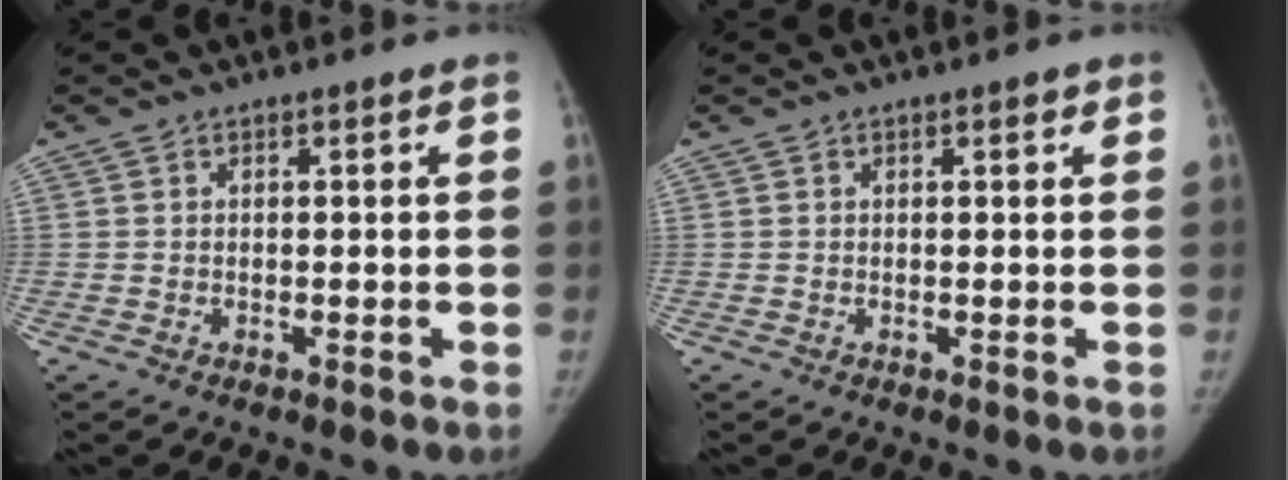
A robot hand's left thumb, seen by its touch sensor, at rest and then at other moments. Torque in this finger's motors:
{"motor_torque": [0.13, -0.01, 0.31, -0.18, 0.03]}